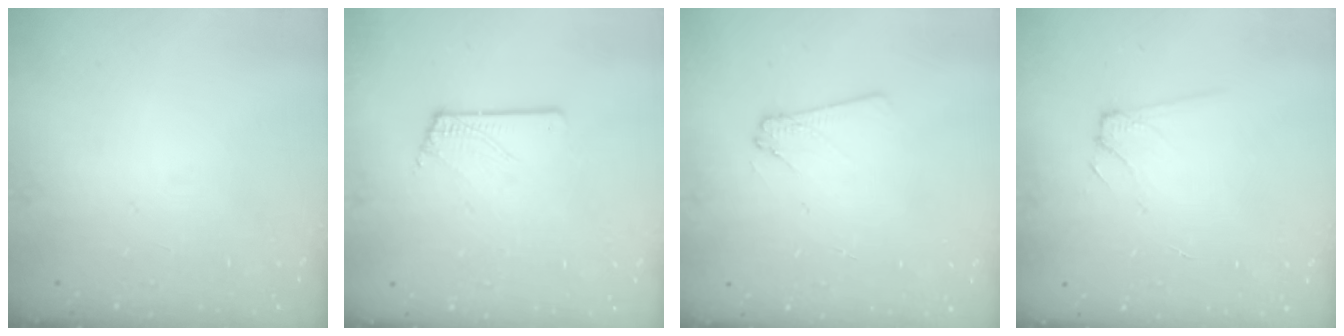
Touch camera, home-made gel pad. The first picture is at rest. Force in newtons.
{"total": 1.4, "press": 1.4, "slide": 0.1}
{"total": 2.9, "press": 2.9, "slide": 0.4}
{"total": 5.0, "press": 5.0, "slide": 0.5}